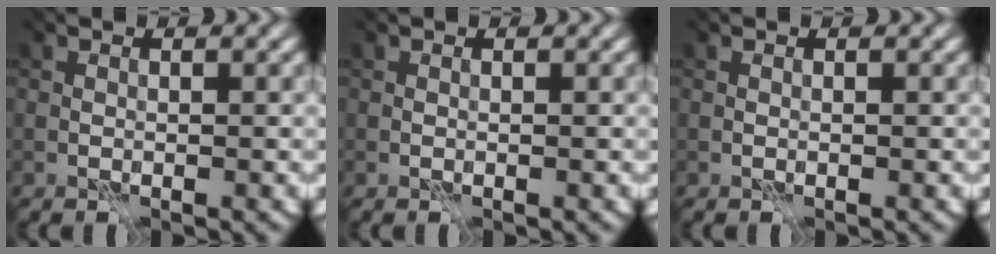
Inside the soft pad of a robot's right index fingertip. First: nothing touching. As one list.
[{"total": 0.0}, {"total": 0.0}]